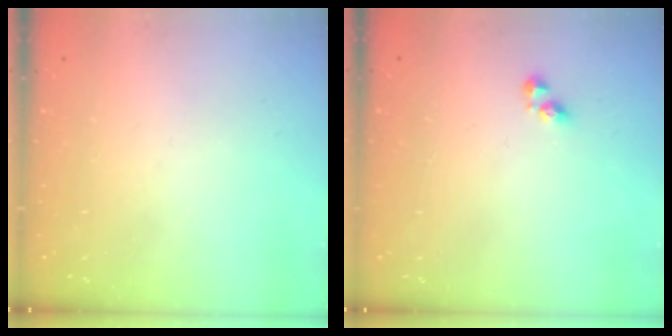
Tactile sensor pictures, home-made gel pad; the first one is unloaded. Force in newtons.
{"total": 3.0, "press": 3.0, "slide": 0.4}